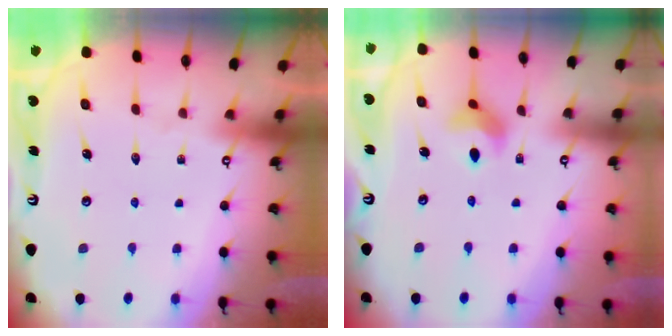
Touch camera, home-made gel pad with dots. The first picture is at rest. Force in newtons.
{"total": 7.3, "press": 7.2, "slide": 1.5}